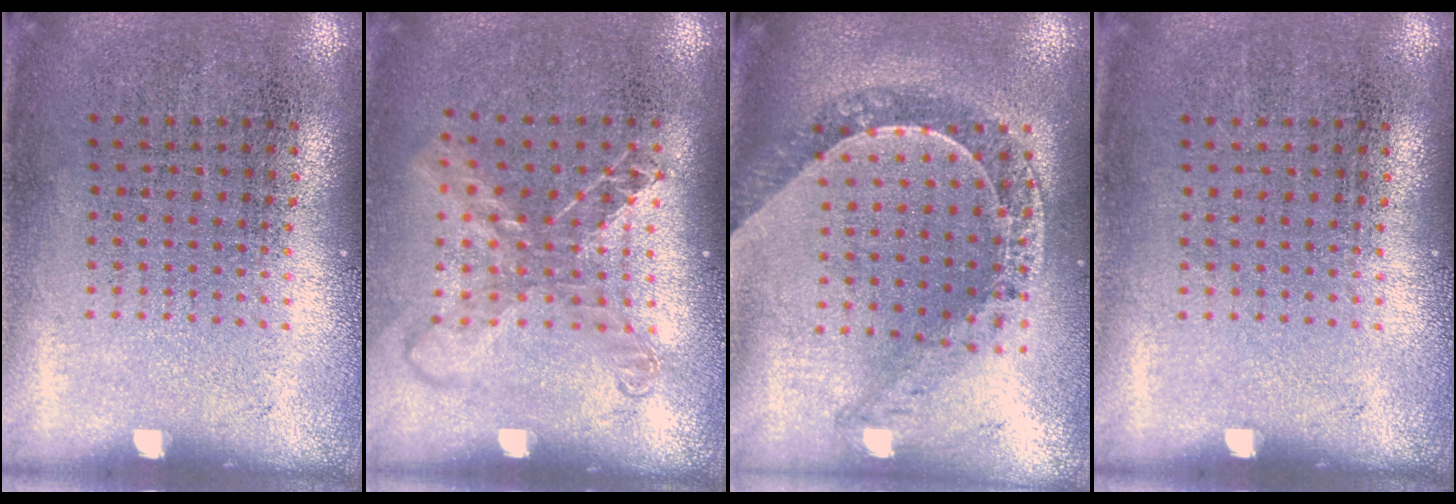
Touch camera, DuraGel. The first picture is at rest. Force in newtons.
{"total": 1.6, "press": 1.3, "slide": 0.9}
{"total": 1.1, "press": 1.0, "slide": 0.2}
{"total": 0.0}